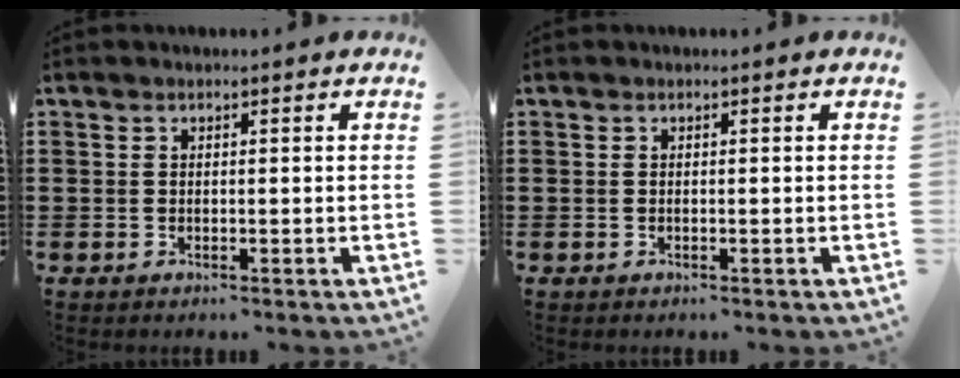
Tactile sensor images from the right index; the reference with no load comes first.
{"total": 0.0}